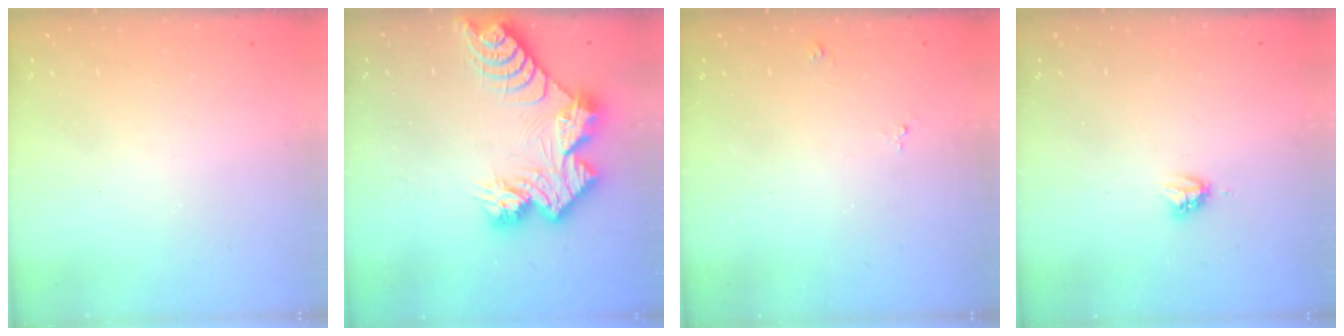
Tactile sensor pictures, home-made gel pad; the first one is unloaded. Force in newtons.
{"total": 13.4, "press": 13.4, "slide": 1.1}
{"total": 4.1, "press": 4.1, "slide": 0.4}
{"total": 3.2, "press": 3.2, "slide": 0.4}